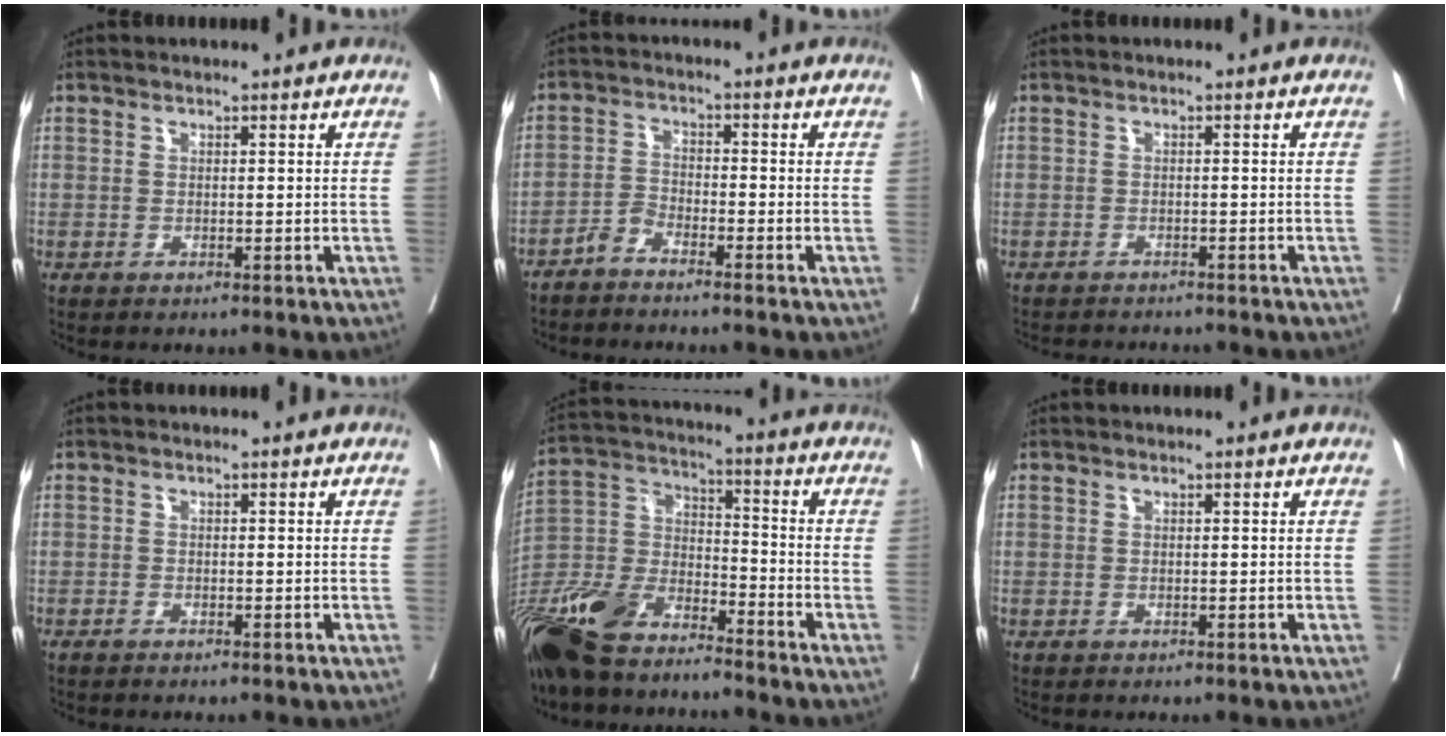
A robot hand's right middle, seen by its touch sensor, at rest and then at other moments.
{"total": 3.0, "force": [-2.8, 0.0, 1.1], "torque": [-0.029, -0.005, -0.062]}
{"total": 5.8, "force": [-5.6, 0.9, 1.4], "torque": [-0.014, -0.009, -0.075]}
{"total": 1.0, "force": [-0.9, 0.1, 0.5], "torque": [-0.011, -0.002, -0.015]}
{"total": 16.6, "force": [-13.8, 4.7, 8.0], "torque": [-0.176, -0.011, -0.268]}
{"total": 0.0}